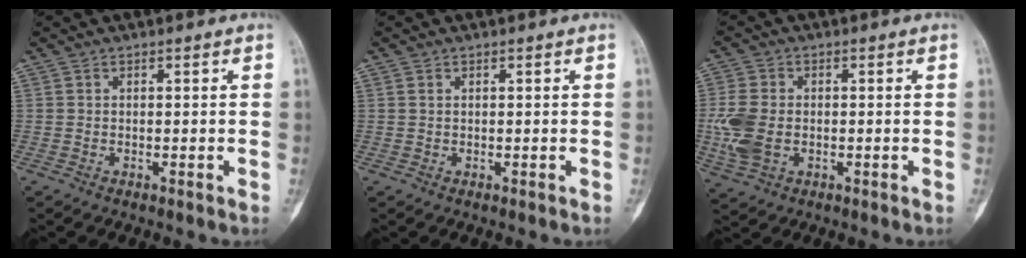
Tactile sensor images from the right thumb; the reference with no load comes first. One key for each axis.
{"total": 0.5, "fx": 0.3, "fy": 0.3, "fz": 0.3, "tx": -0.006, "ty": 0.002, "tz": 0.005}
{"total": 8.2, "fx": -1.0, "fy": 5.5, "fz": 6.0, "tx": -0.143, "ty": -0.001, "tz": -0.017}